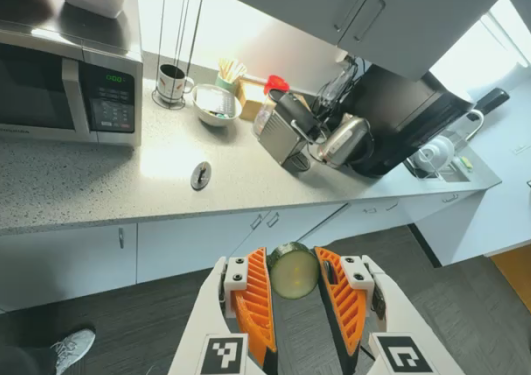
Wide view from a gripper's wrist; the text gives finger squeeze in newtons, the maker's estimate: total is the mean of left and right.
{"total": 8.4, "left": 7.8, "right": 9.0}